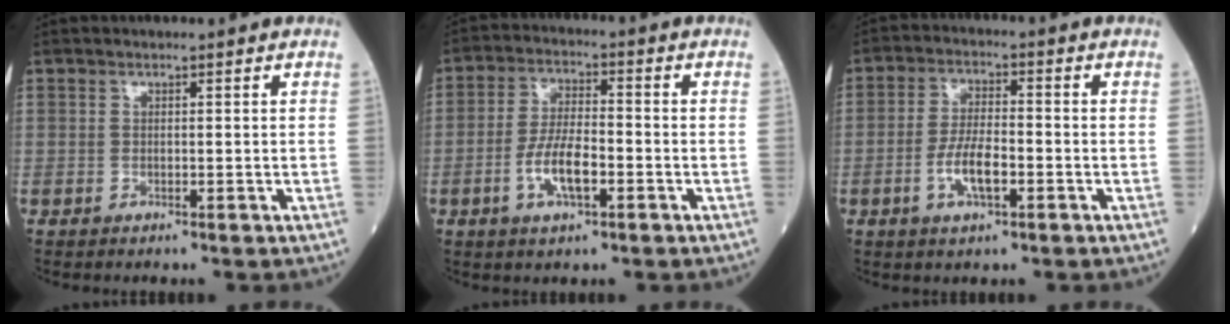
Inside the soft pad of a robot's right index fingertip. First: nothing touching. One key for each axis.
{"total": 7.2, "fx": -2.5, "fy": 2.3, "fz": 6.3, "tx": -0.126, "ty": 0.003, "tz": -0.048}
{"total": 6.2, "fx": -2.1, "fy": 1.9, "fz": 5.5, "tx": -0.107, "ty": 0.003, "tz": -0.040}